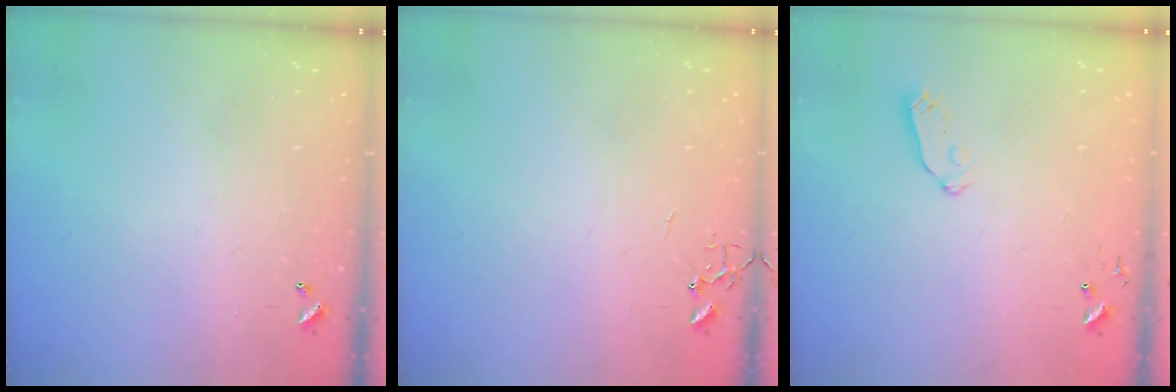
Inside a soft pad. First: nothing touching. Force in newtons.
{"total": 0.0}
{"total": 6.0, "press": 6.0, "slide": 0.5}